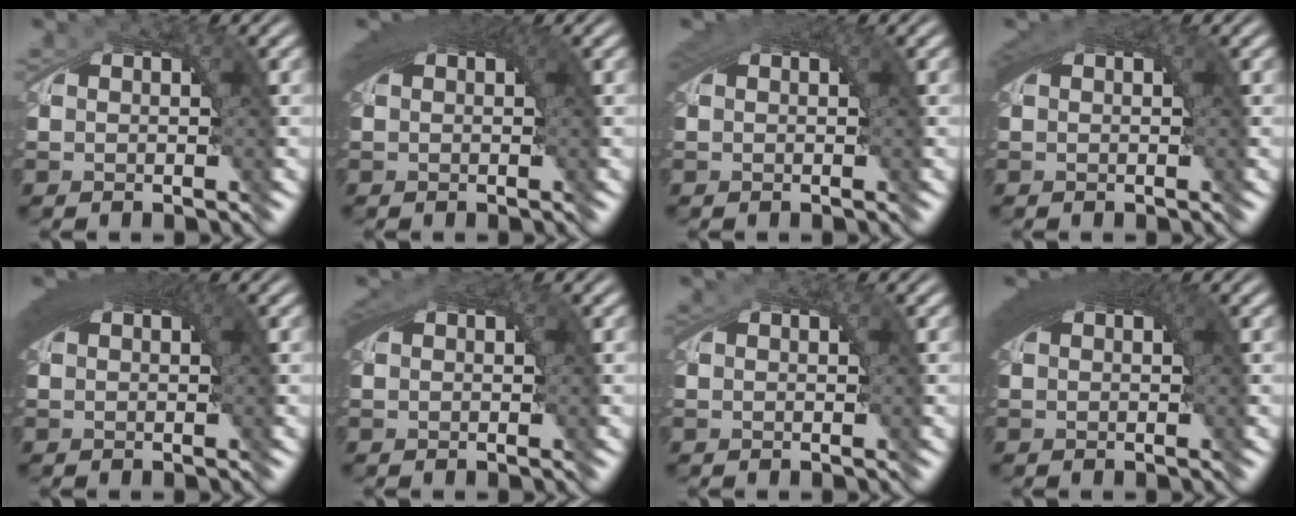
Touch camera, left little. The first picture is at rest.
{"total": 5.1, "force": [1.1, 2.1, 4.5], "torque": [-0.066, 0.006, 0.018]}
{"total": 3.0, "force": [0.8, 1.4, 2.6], "torque": [-0.043, 0.002, 0.013]}
{"total": 2.9, "force": [0.5, 1.4, 2.5], "torque": [-0.043, -0.001, 0.011]}
{"total": 5.7, "force": [1.3, 2.4, 5.1], "torque": [-0.076, 0.007, 0.020]}
{"total": 2.6, "force": [0.3, 1.4, 2.2], "torque": [-0.039, -0.002, 0.008]}
{"total": 0.7, "force": [0.2, 0.4, 0.5], "torque": [-0.010, -0.001, 0.004]}
{"total": 5.9, "force": [1.3, 2.4, 5.2], "torque": [-0.077, 0.008, 0.020]}